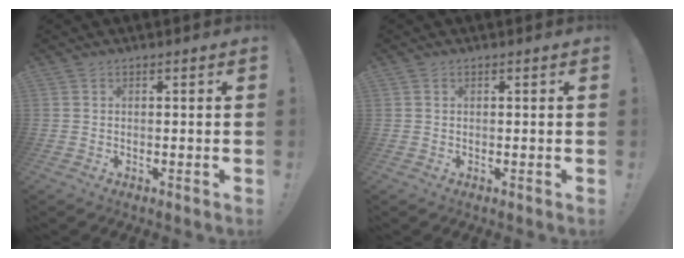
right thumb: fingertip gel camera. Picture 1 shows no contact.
{"total": 0.0}